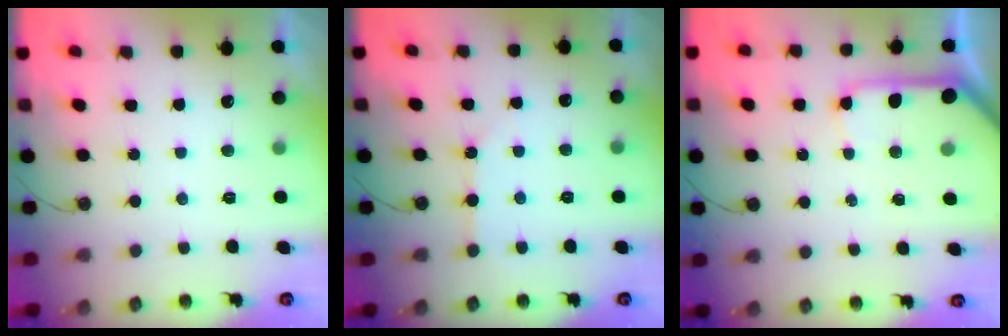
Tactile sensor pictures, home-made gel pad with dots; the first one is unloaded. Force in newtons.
{"total": 2.4, "press": 2.4, "slide": 0.4}
{"total": 9.6, "press": 9.5, "slide": 1.2}